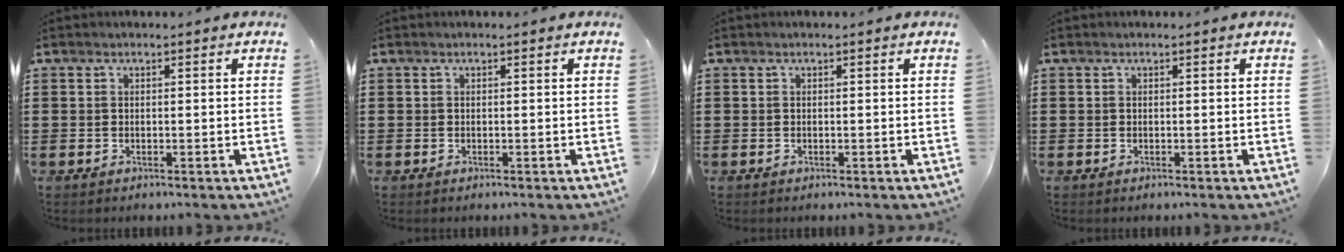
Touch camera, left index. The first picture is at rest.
{"total": 0.0}
{"total": 0.0}
{"total": 0.0}